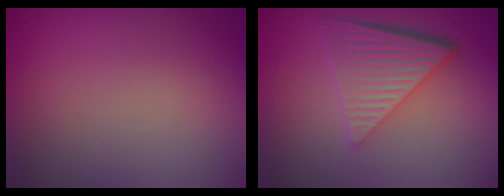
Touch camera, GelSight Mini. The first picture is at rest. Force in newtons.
{"total": 6.5, "press": 4.4, "slide": 4.8}